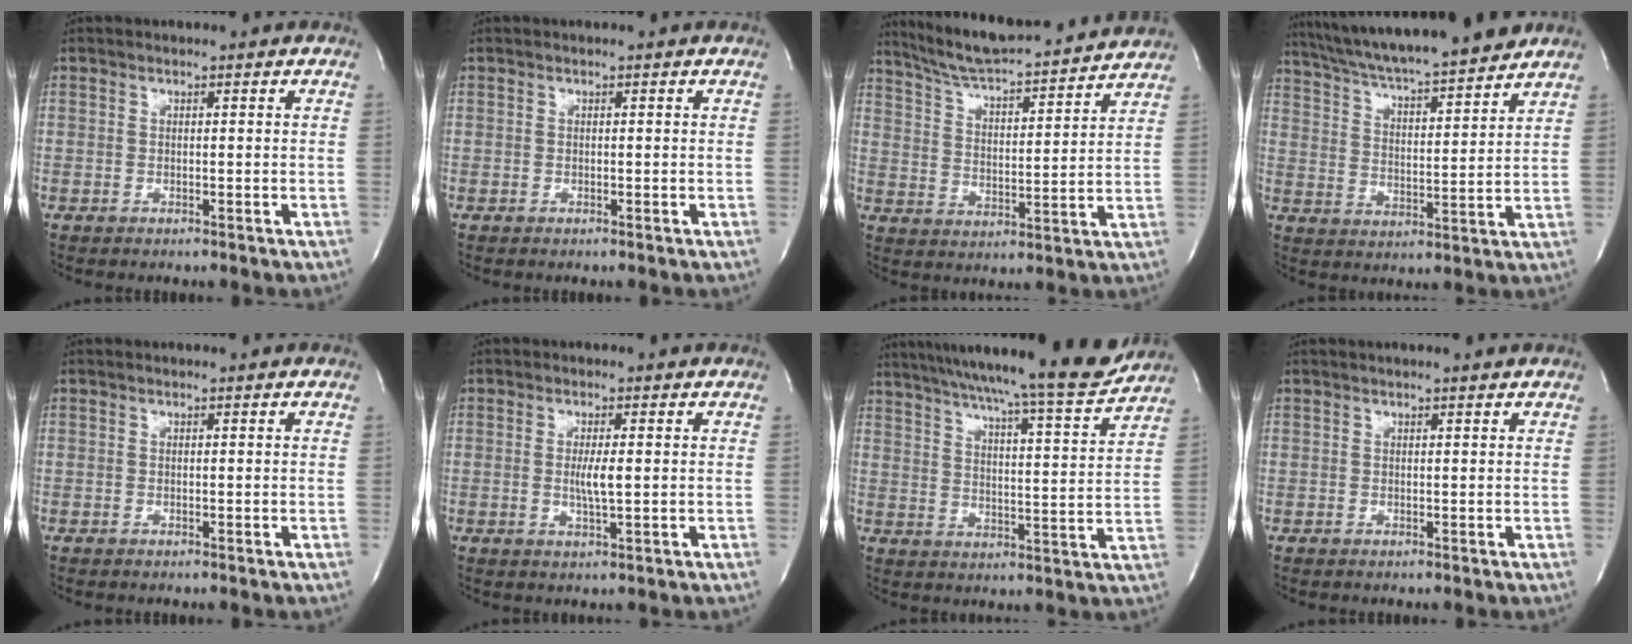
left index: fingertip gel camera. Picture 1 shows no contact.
{"total": 0.0}
{"total": 17.7, "force": [16.3, 1.3, 6.9], "torque": [-0.115, 0.006, 0.246]}
{"total": 18.5, "force": [16.3, 1.1, 8.6], "torque": [-0.146, 0.010, 0.255]}
{"total": 0.0}
{"total": 3.0, "force": [-0.4, 0.0, 3.0], "torque": [-0.062, -0.010, -0.005]}
{"total": 20.0, "force": [18.0, -0.3, 8.7], "torque": [-0.139, -0.039, 0.247]}
{"total": 1.5, "force": [1.3, -0.2, 0.8], "torque": [-0.012, 0.004, 0.015]}